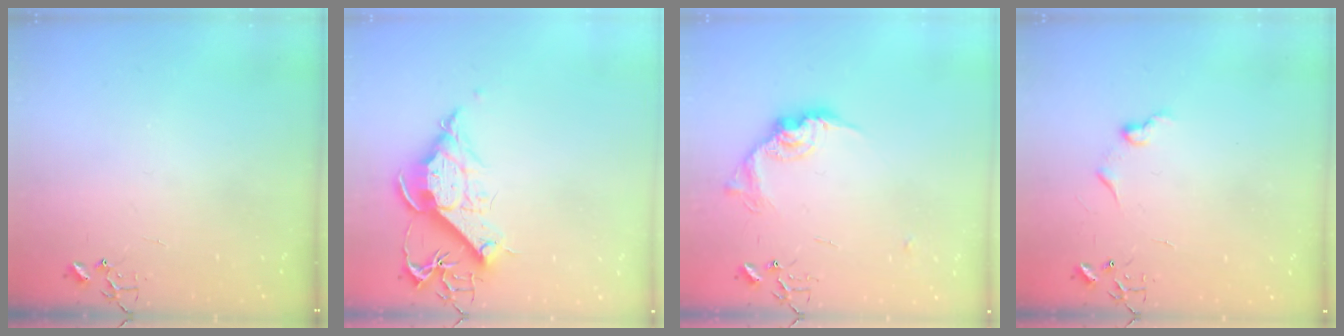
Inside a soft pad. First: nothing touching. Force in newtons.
{"total": 12.9, "press": 12.8, "slide": 1.5}
{"total": 13.4, "press": 13.3, "slide": 0.8}
{"total": 6.3, "press": 6.3, "slide": 0.5}